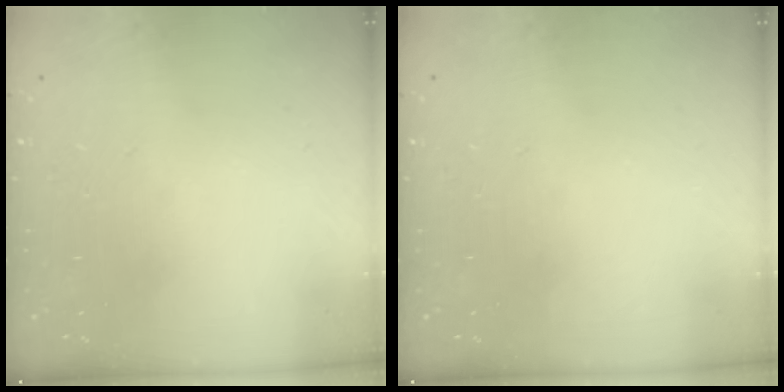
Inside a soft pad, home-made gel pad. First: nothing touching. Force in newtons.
{"total": 0.0}